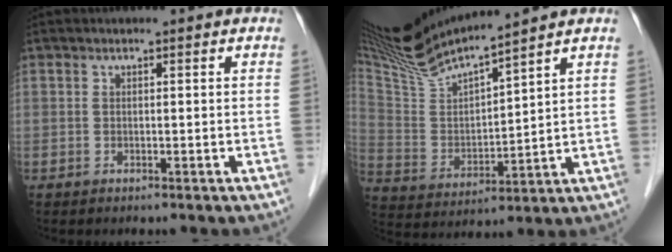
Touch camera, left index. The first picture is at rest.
{"total": 13.9, "force": [12.7, -0.6, 5.6], "torque": [-0.121, -0.002, 0.253]}